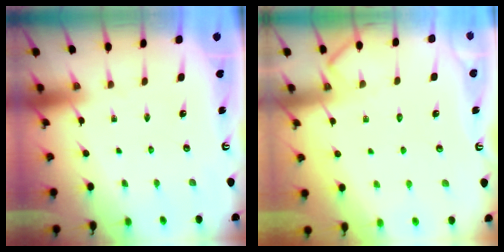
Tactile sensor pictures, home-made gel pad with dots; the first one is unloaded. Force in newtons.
{"total": 4.9, "press": 4.9, "slide": 0.5}